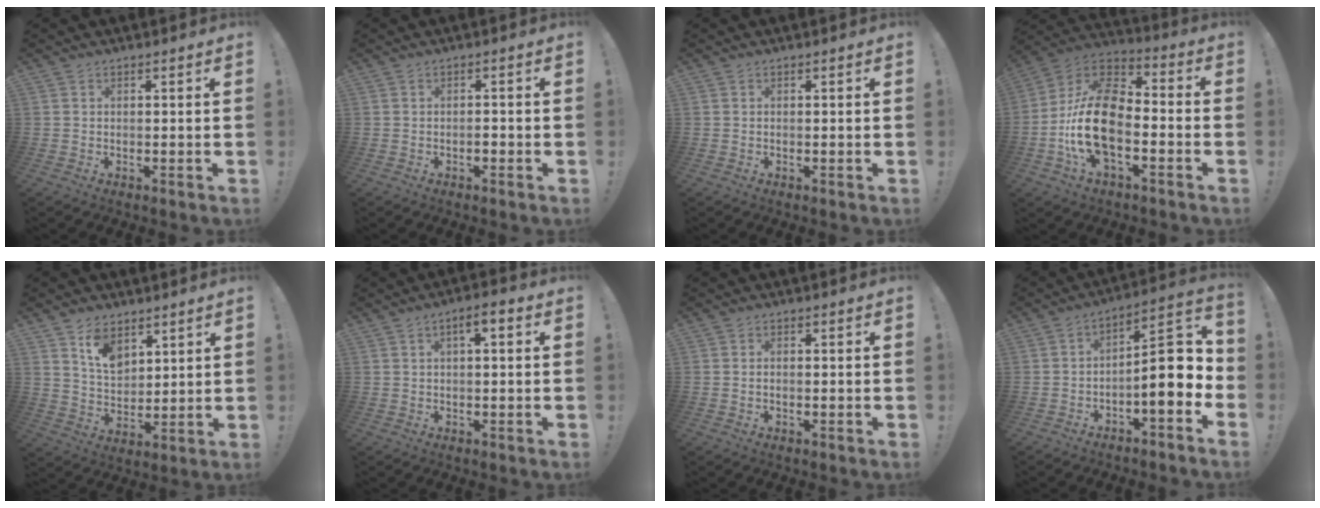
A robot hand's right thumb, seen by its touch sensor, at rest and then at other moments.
{"total": 1.2, "force": [-0.6, 0.6, 0.9], "torque": [-0.012, 0.003, -0.010]}
{"total": 0.0}
{"total": 20.1, "force": [-5.4, 11.5, 15.5], "torque": [-0.297, 0.035, -0.085]}
{"total": 9.6, "force": [6.1, 6.1, 4.2], "torque": [-0.063, -0.039, 0.114]}
{"total": 3.8, "force": [0.6, 1.2, 3.5], "torque": [-0.052, 0.005, 0.005]}
{"total": 0.7, "force": [-0.2, 0.4, 0.5], "torque": [-0.008, 0.003, -0.003]}
{"total": 14.0, "force": [-1.8, 4.4, 13.2], "torque": [-0.194, 0.012, -0.030]}